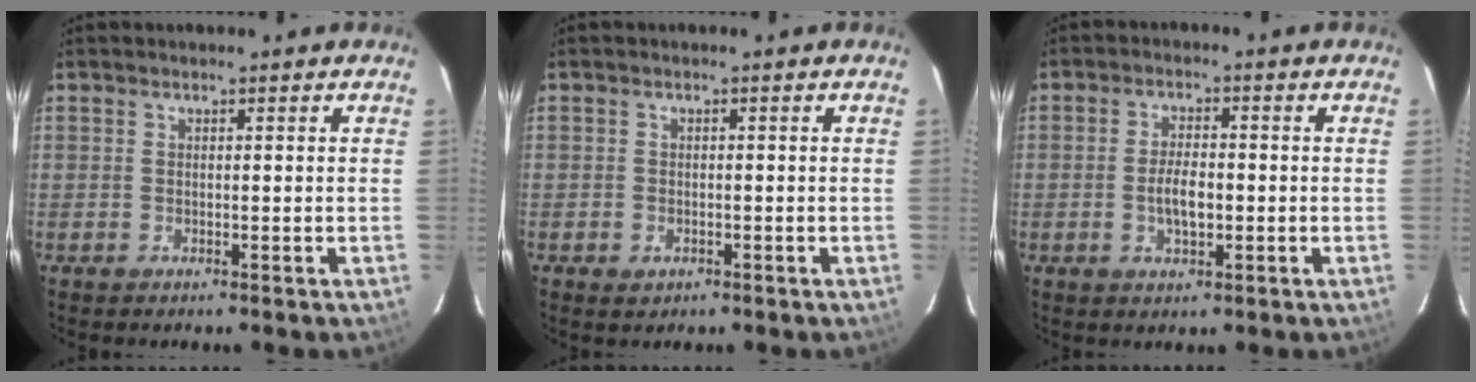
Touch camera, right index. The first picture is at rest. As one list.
[{"total": 2.0, "force": [-1.0, 1.6, 0.8], "torque": [-0.014, -0.002, -0.014]}, {"total": 4.9, "force": [-1.0, 2.1, 4.2], "torque": [-0.082, -0.001, -0.014]}]